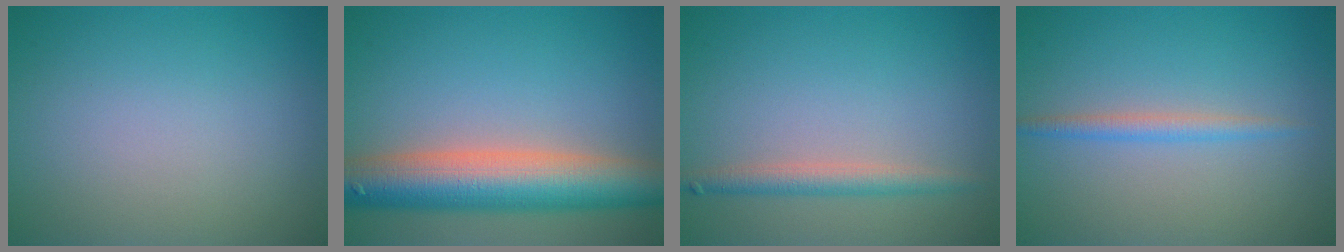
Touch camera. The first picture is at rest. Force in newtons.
{"total": 9.4, "press": 9.4, "slide": 0.5}
{"total": 2.2, "press": 2.2, "slide": 0.1}
{"total": 1.7, "press": 1.7, "slide": 0.0}